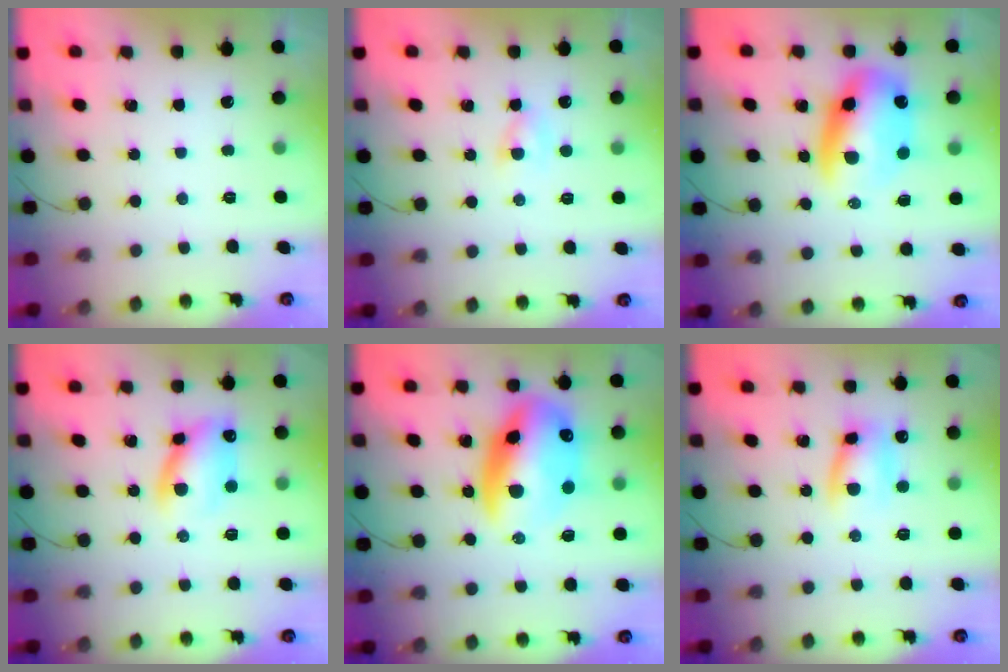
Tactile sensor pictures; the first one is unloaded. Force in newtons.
{"total": 2.0, "press": 1.8, "slide": 0.8}
{"total": 12.8, "press": 12.3, "slide": 3.3}
{"total": 11.0, "press": 10.9, "slide": 1.4}
{"total": 18.6, "press": 18.1, "slide": 4.4}
{"total": 8.9, "press": 8.8, "slide": 1.0}